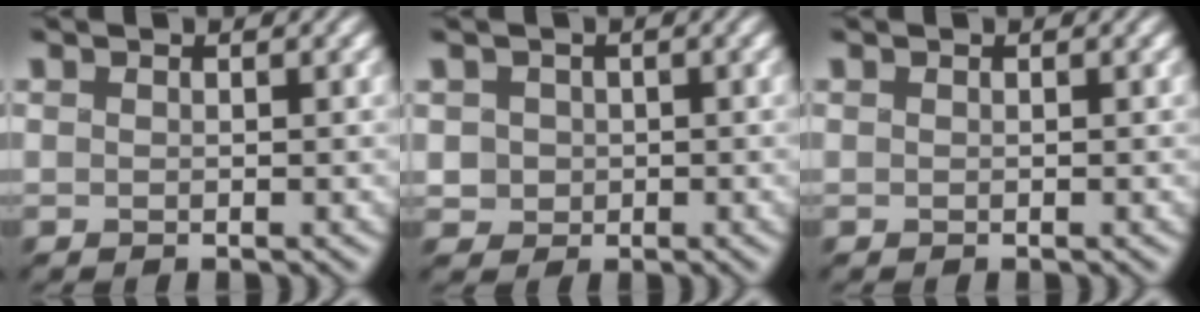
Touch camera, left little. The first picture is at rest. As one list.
[{"total": 1.3, "force": [-0.3, 1.3, -0.1], "torque": [-0.016, -0.006, 0.005]}, {"total": 0.0}]